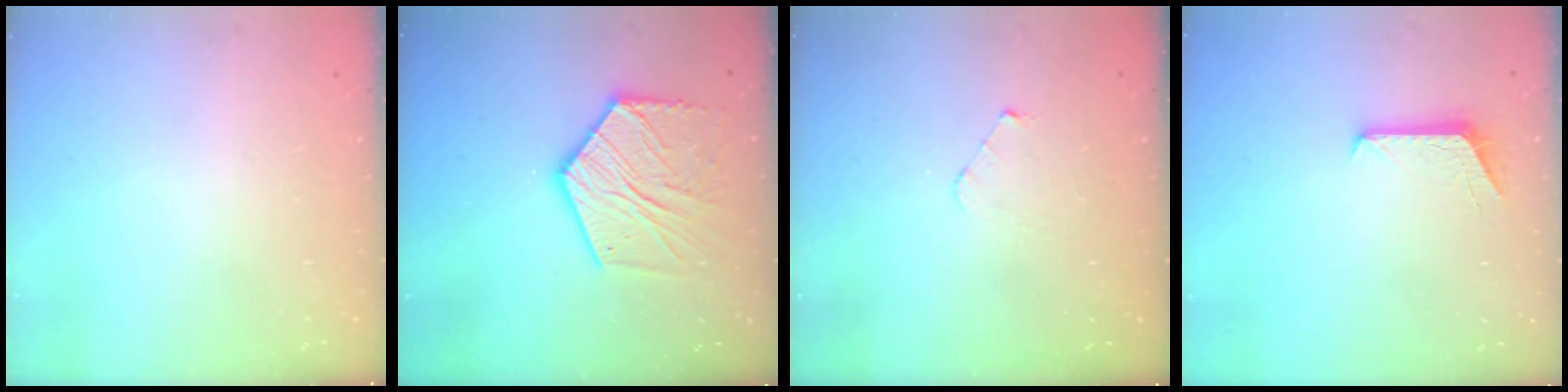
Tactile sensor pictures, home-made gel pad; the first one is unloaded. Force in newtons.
{"total": 15.8, "press": 15.7, "slide": 1.2}
{"total": 4.0, "press": 3.9, "slide": 0.4}
{"total": 6.7, "press": 6.7, "slide": 0.5}